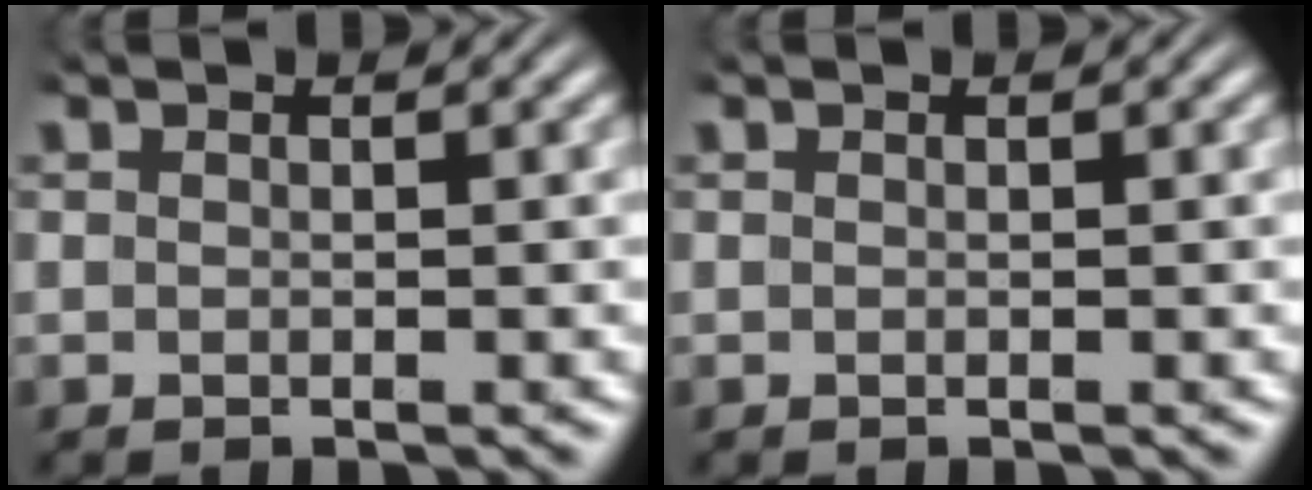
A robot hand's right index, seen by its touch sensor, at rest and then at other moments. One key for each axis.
{"total": 0.0}